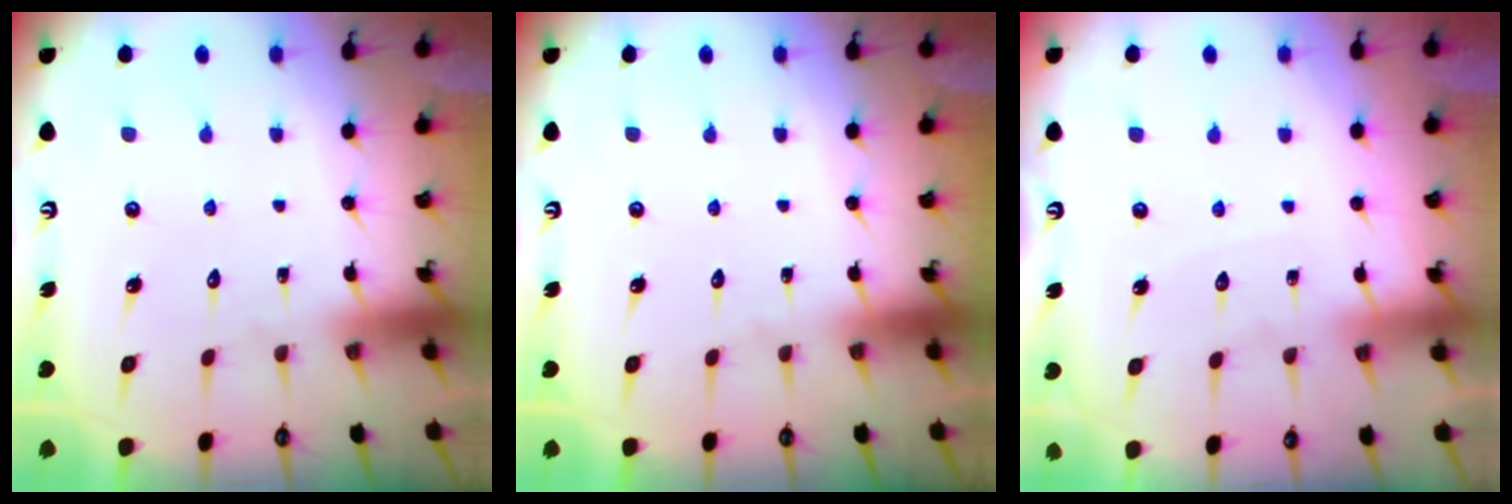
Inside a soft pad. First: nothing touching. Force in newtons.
{"total": 0.0}
{"total": 4.0, "press": 3.9, "slide": 0.6}